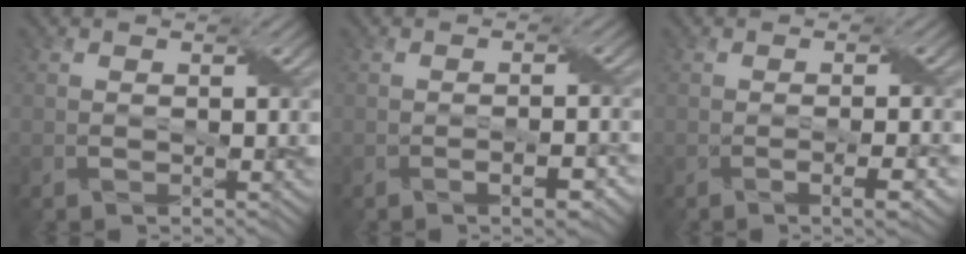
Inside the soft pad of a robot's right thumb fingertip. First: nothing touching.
{"total": 2.6, "force": [-1.3, 0.6, 2.2], "torque": [-0.039, 0.001, -0.018]}
{"total": 2.9, "force": [-1.1, 0.5, 2.6], "torque": [-0.045, 0.001, -0.015]}